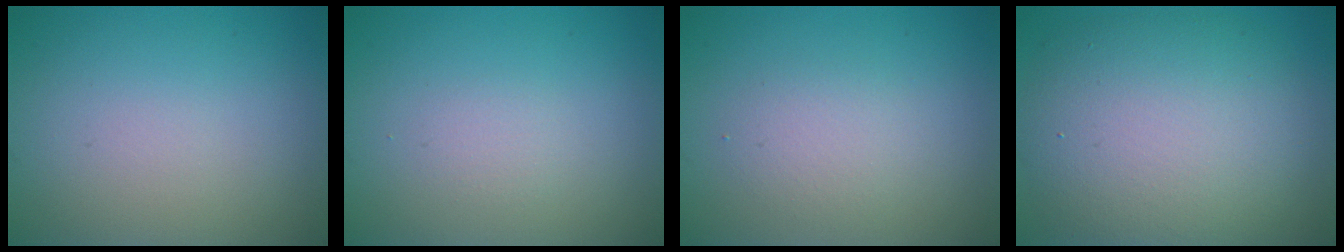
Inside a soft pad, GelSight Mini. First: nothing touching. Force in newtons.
{"total": 0.9, "press": 0.9, "slide": 0.0}
{"total": 1.9, "press": 1.9, "slide": 0.1}
{"total": 10.4, "press": 10.3, "slide": 1.1}